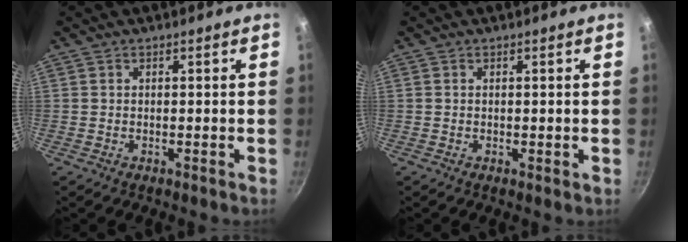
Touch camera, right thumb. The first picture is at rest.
{"total": 0.0}